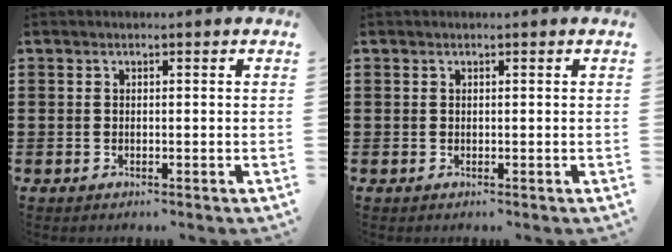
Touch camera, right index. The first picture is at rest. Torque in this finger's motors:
{"motor_torque": [-0.64, 1.50, 0.00, 0.00]}